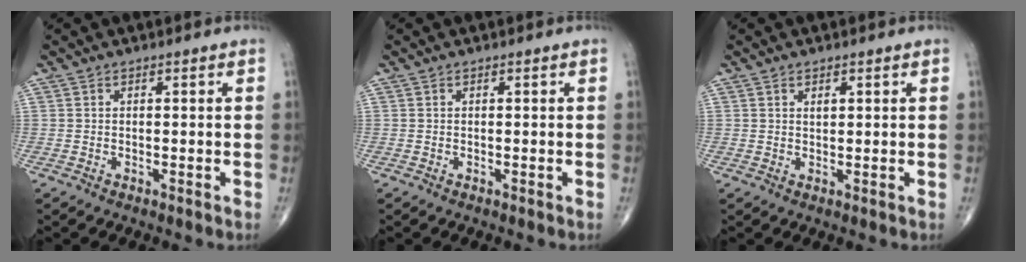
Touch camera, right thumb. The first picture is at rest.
{"total": 0.0}
{"total": 1.5, "force": [0.7, 0.8, 1.0], "torque": [-0.015, -0.002, 0.013]}